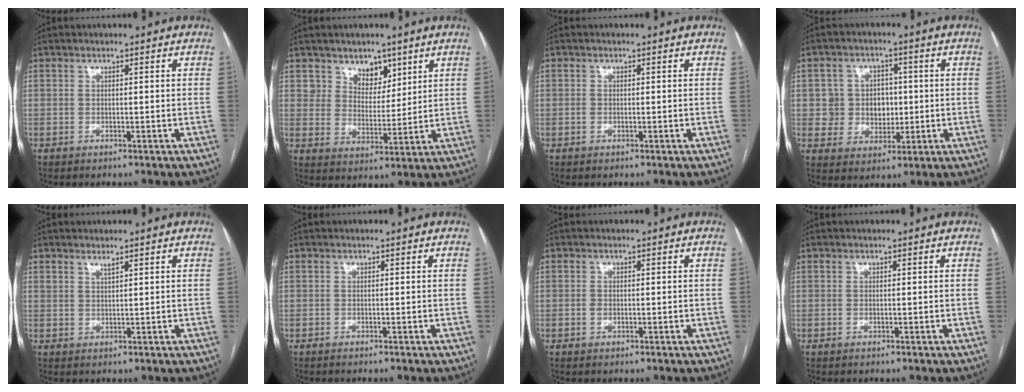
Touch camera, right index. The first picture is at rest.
{"total": 5.6, "force": [3.9, 3.7, 1.6], "torque": [-0.019, -0.004, 0.074]}
{"total": 0.0}
{"total": 6.4, "force": [0.5, 6.1, 2.0], "torque": [-0.030, 0.021, 0.017]}
{"total": 1.2, "force": [1.1, 0.0, 0.4], "torque": [-0.016, -0.001, 0.026]}
{"total": 0.5, "force": [-0.5, -0.1, 0.2], "torque": [0.000, -0.001, -0.008]}
{"total": 0.6, "force": [0.0, 0.5, 0.3], "torque": [-0.011, 0.002, 0.002]}
{"total": 0.0}